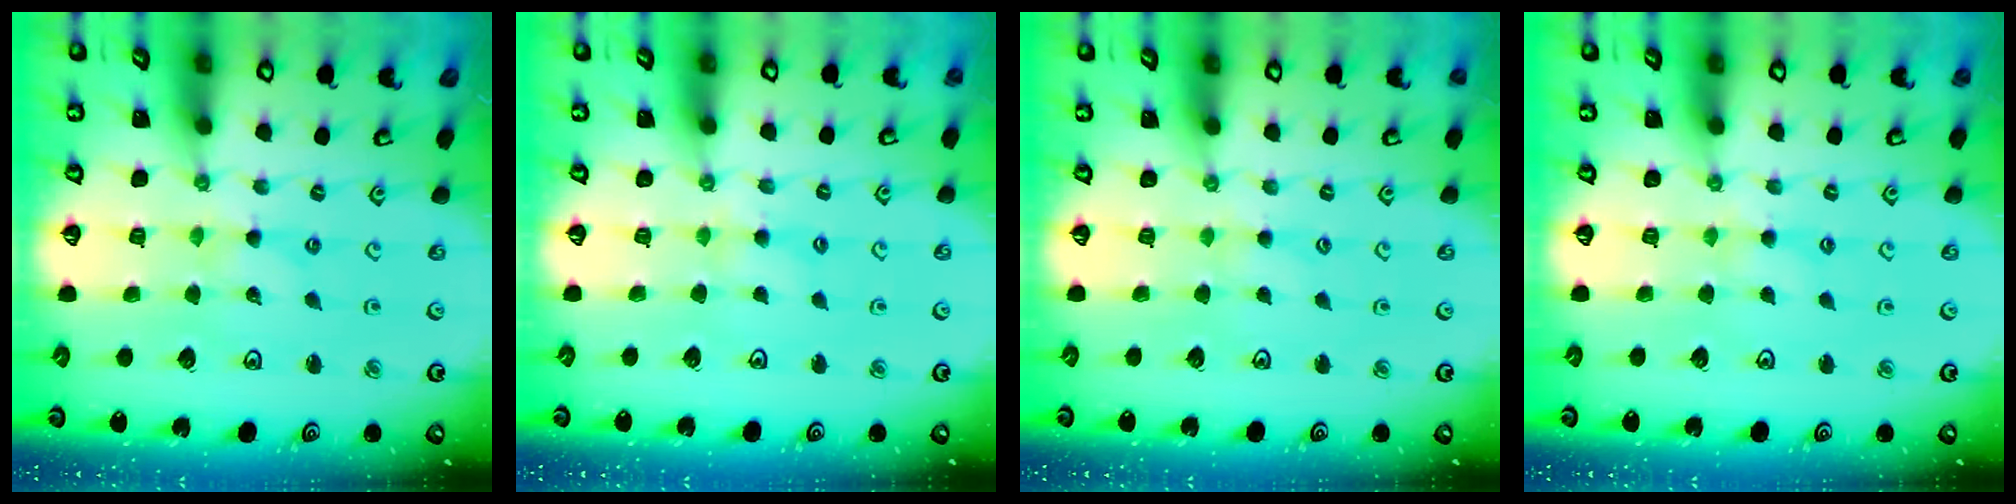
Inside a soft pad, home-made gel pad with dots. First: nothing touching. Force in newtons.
{"total": 2.6, "press": 2.6, "slide": 0.5}
{"total": 1.7, "press": 1.6, "slide": 0.3}
{"total": 2.0, "press": 1.9, "slide": 0.3}